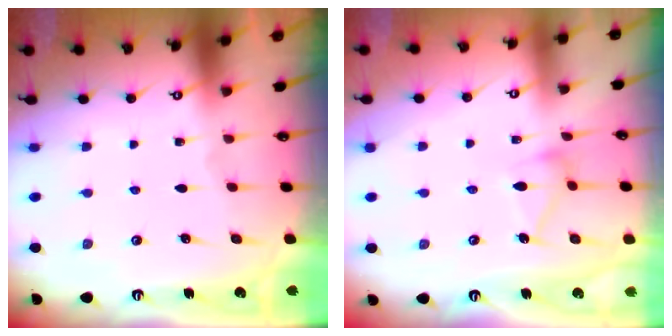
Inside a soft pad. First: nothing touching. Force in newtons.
{"total": 10.4, "press": 10.4, "slide": 0.4}